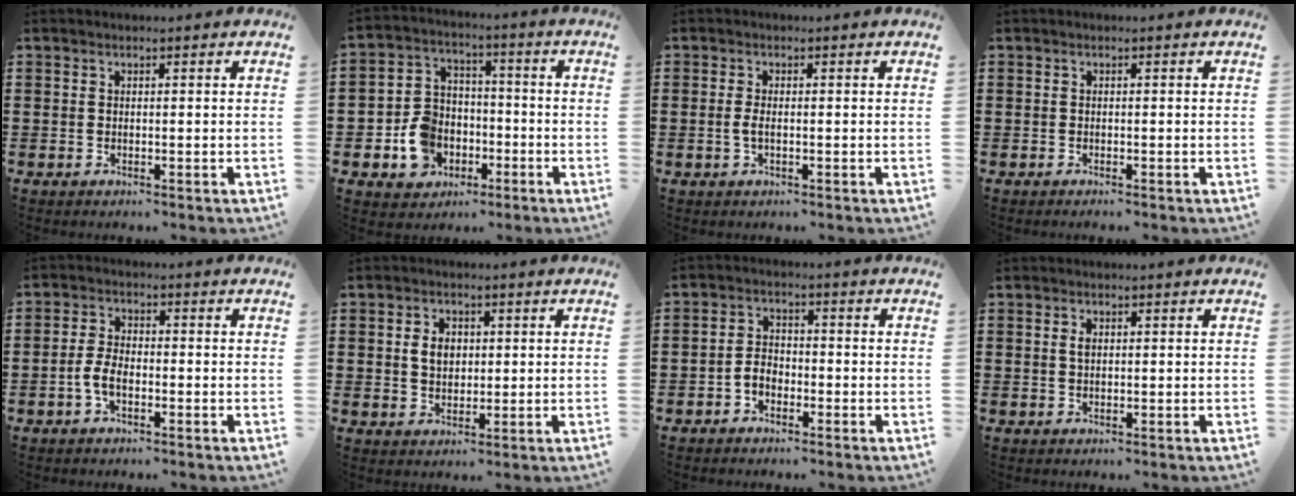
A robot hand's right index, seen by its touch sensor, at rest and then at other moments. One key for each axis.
{"total": 8.3, "fx": -3.0, "fy": 6.9, "fz": 3.4, "tx": -0.104, "ty": 0.021, "tz": -0.057}
{"total": 1.7, "fx": -0.3, "fy": 0.5, "fz": 1.6, "tx": -0.044, "ty": -0.007, "tz": -0.009}
{"total": 0.0}
{"total": 3.9, "fx": -1.5, "fy": 1.9, "fz": 3.1, "tx": -0.082, "ty": -0.006, "tz": -0.034}
{"total": 3.7, "fx": 0.6, "fy": 2.7, "fz": 2.5, "tx": -0.049, "ty": 0.008, "tz": 0.007}
{"total": 2.8, "fx": -1.5, "fy": 1.8, "fz": 1.5, "tx": -0.039, "ty": 0.002, "tz": -0.032}
{"total": 1.3, "fx": 0.3, "fy": 0.7, "fz": 1.1, "tx": -0.024, "ty": 0.004, "tz": 0.005}